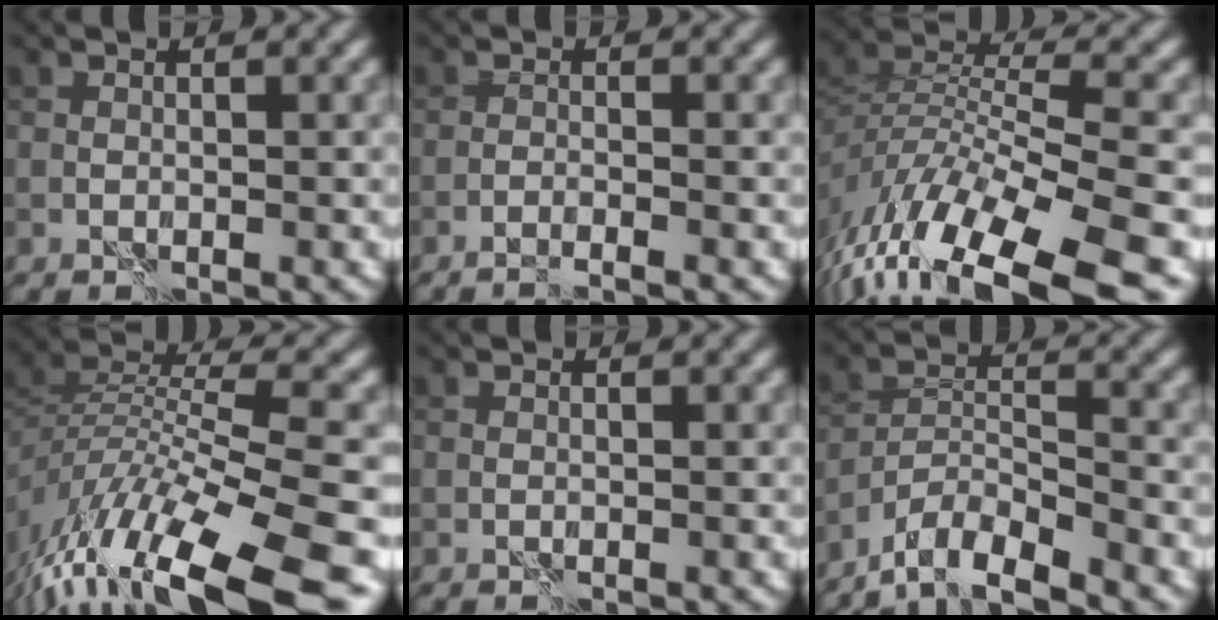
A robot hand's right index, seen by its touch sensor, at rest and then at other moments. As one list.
[{"total": 1.7, "force": [-1.3, 0.1, 1.1], "torque": [-0.022, 0.006, -0.030]}, {"total": 13.2, "force": [-8.4, 4.3, 9.1], "torque": [-0.177, -0.006, -0.149]}, {"total": 13.2, "force": [-9.0, 4.0, 8.8], "torque": [-0.166, 0.002, -0.157]}, {"total": 0.0}, {"total": 6.1, "force": [-5.1, 1.4, 3.1], "torque": [-0.050, -0.005, -0.098]}]